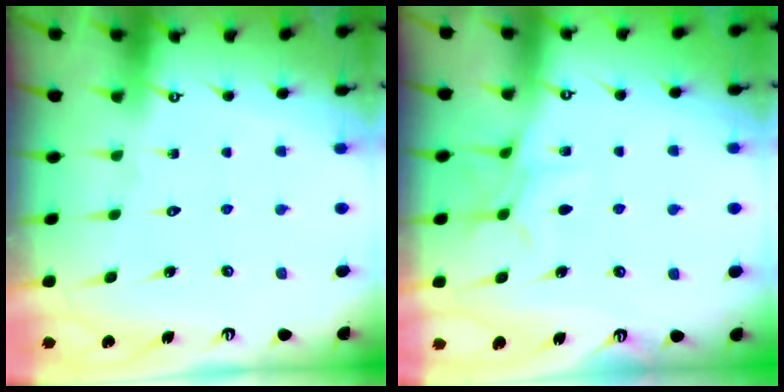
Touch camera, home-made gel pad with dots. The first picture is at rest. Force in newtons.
{"total": 6.5, "press": 6.4, "slide": 0.6}